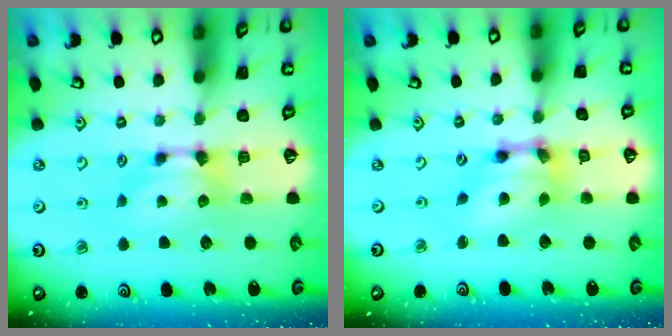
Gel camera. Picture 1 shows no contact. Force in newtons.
{"total": 6.3, "press": 5.4, "slide": 3.2}